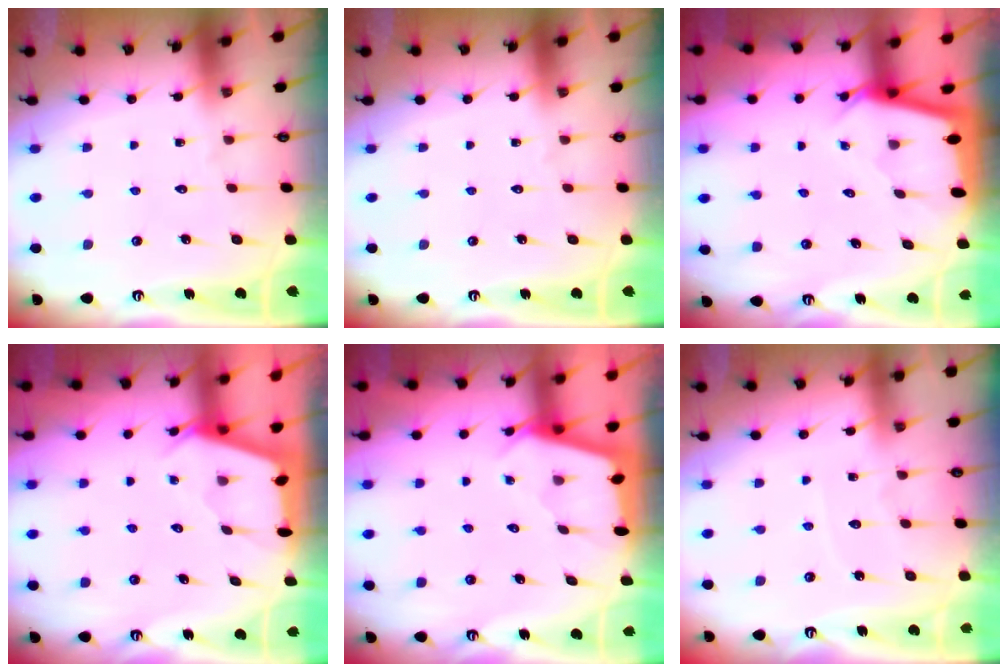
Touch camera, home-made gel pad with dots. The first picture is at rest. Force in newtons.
{"total": 0.0}
{"total": 2.3, "press": 2.3, "slide": 0.2}
{"total": 2.6, "press": 2.5, "slide": 0.3}
{"total": 2.6, "press": 2.6, "slide": 0.3}
{"total": 3.5, "press": 3.5, "slide": 0.4}